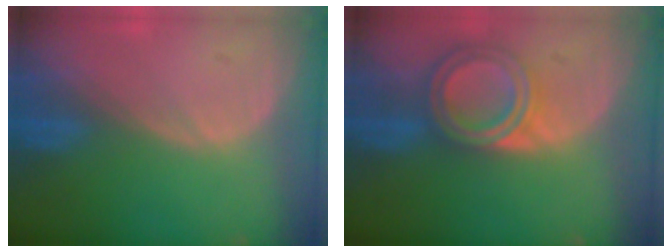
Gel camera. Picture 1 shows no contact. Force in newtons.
{"total": 6.9, "press": 6.2, "slide": 3.1}